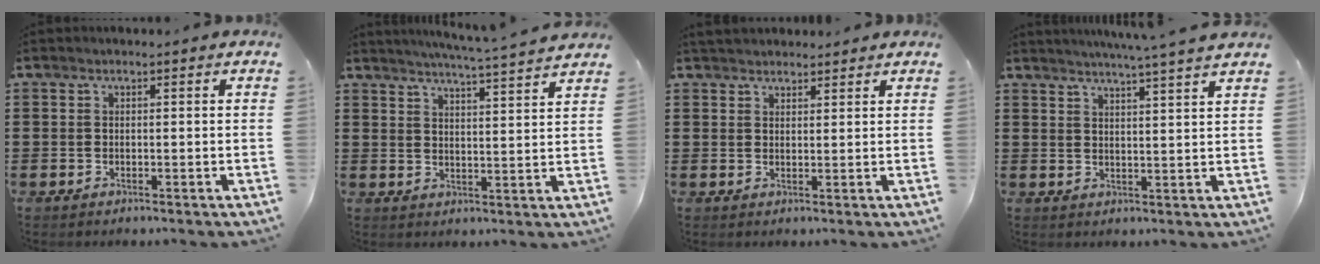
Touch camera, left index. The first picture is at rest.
{"total": 4.6, "force": [4.4, -0.9, 1.2], "torque": [-0.040, -0.031, 0.074]}
{"total": 2.3, "force": [2.1, 0.8, -0.1], "torque": [-0.004, 0.003, 0.042]}
{"total": 4.2, "force": [3.8, -1.1, 1.2], "torque": [-0.035, -0.019, 0.066]}